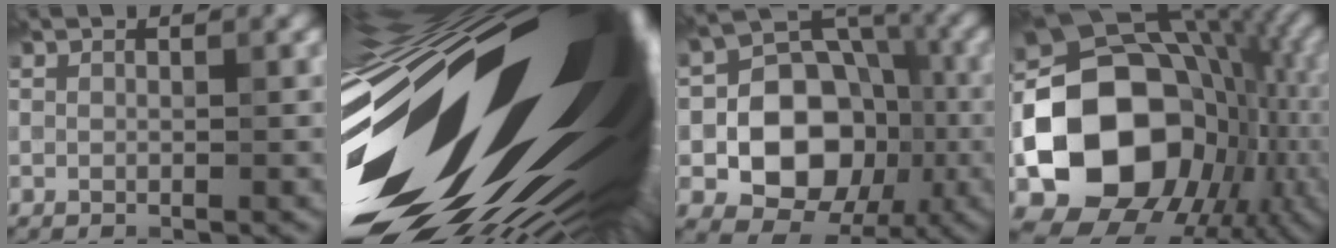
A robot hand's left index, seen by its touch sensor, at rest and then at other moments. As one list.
[{"total": 22.3, "force": [-0.6, 10.9, 19.4], "torque": [-0.320, -0.048, -0.004]}, {"total": 10.2, "force": [-2.2, 7.8, 6.2], "torque": [-0.082, 0.002, -0.042]}, {"total": 16.2, "force": [-2.9, 12.8, 9.5], "torque": [-0.144, -0.012, -0.057]}]